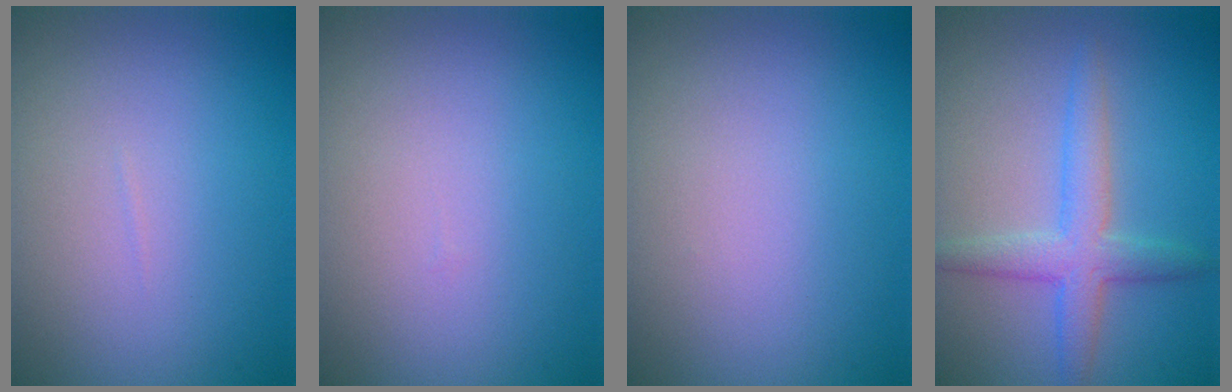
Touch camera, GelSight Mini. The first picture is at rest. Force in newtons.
{"total": 0.0}
{"total": 0.0}
{"total": 3.6, "press": 3.6, "slide": 0.1}